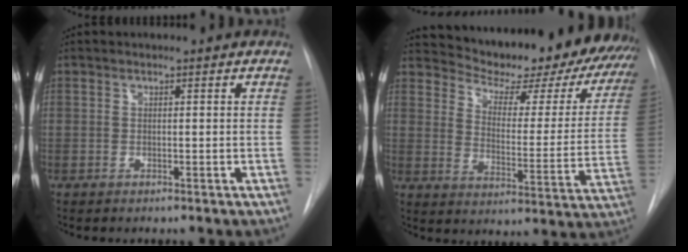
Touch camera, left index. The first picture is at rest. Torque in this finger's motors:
{"motor_torque": [0.57, -0.80, 0.30, 0.04]}